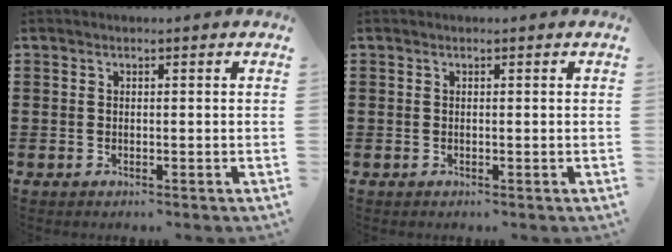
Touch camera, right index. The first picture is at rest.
{"total": 0.0}